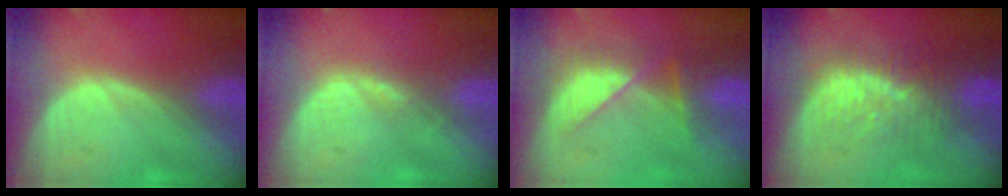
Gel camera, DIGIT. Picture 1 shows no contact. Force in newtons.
{"total": 2.3, "press": 1.8, "slide": 1.5}
{"total": 7.2, "press": 6.9, "slide": 2.1}
{"total": 8.2, "press": 7.6, "slide": 3.1}